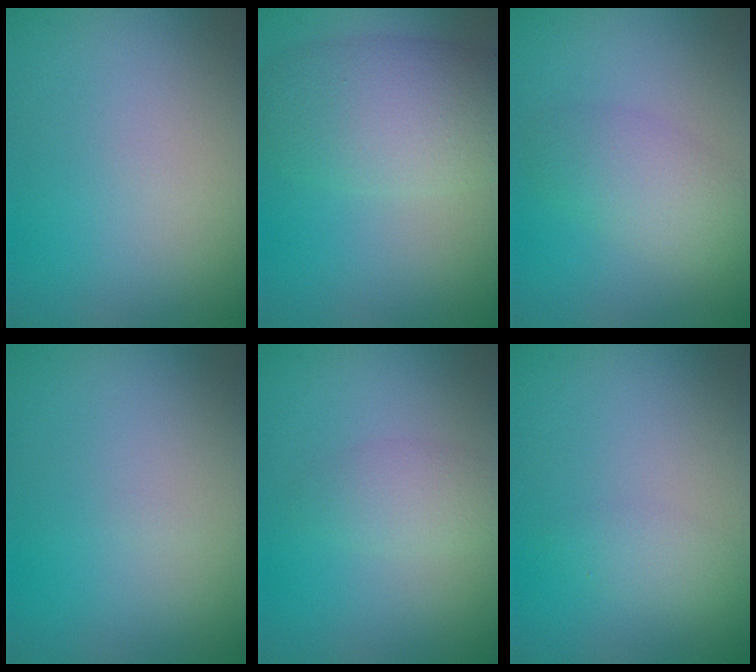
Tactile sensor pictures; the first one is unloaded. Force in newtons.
{"total": 6.6, "press": 6.6, "slide": 0.2}
{"total": 3.2, "press": 3.2, "slide": 0.0}
{"total": 0.0}
{"total": 1.9, "press": 1.9, "slide": 0.1}
{"total": 1.3, "press": 1.3, "slide": 0.0}